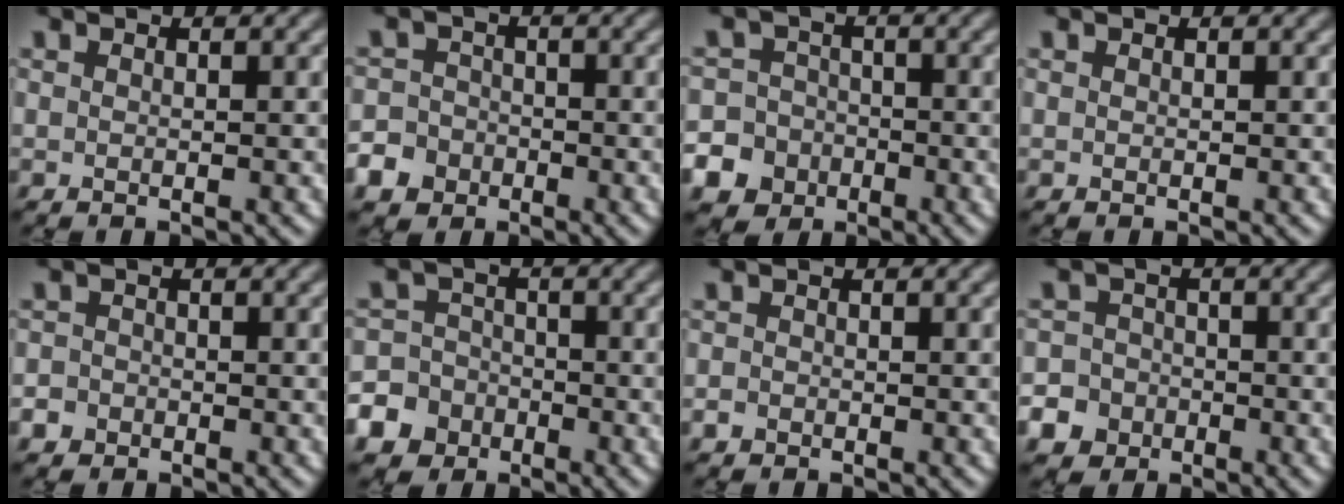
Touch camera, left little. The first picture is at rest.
{"total": 4.9, "force": [-2.8, 3.9, 1.0], "torque": [-0.007, -0.010, -0.061]}
{"total": 9.4, "force": [-5.2, 7.7, 1.6], "torque": [-0.037, -0.029, -0.109]}
{"total": 0.0}
{"total": 1.9, "force": [-1.0, 1.5, 0.4], "torque": [0.002, 0.003, -0.019]}
{"total": 7.6, "force": [-4.4, 6.0, 1.3], "torque": [-0.024, -0.017, -0.100]}
{"total": 0.8, "force": [-0.4, 0.6, 0.2], "torque": [-0.001, -0.003, -0.009]}
{"total": 6.8, "force": [-3.7, 5.5, 1.1], "torque": [-0.019, -0.017, -0.081]}